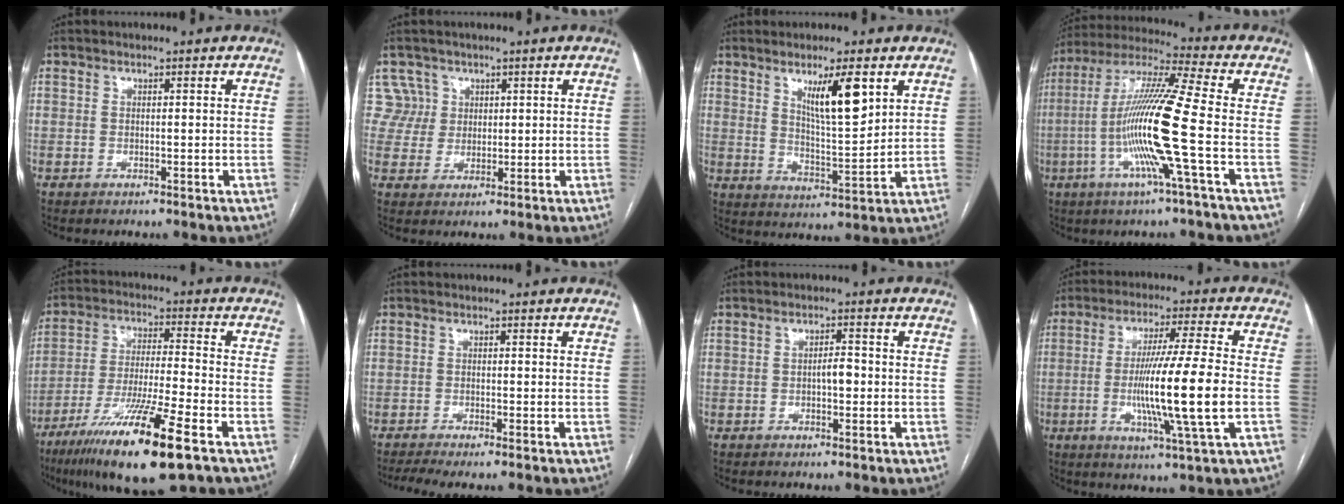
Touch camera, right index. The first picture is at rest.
{"total": 4.8, "force": [2.3, 4.0, -1.0], "torque": [0.039, 0.012, 0.045]}
{"total": 8.9, "force": [4.5, 1.3, 7.6], "torque": [-0.133, -0.011, 0.083]}
{"total": 15.7, "force": [-3.6, -1.3, 15.3], "torque": [-0.300, -0.007, -0.081]}
{"total": 16.7, "force": [-9.5, 0.6, 13.8], "torque": [-0.259, -0.043, -0.165]}
{"total": 3.4, "force": [-2.2, 0.3, 2.5], "torque": [-0.050, -0.006, -0.039]}
{"total": 2.4, "force": [-0.3, 1.0, 2.2], "torque": [-0.034, 0.005, -0.003]}
{"total": 14.3, "force": [-2.2, -0.9, 14.1], "torque": [-0.261, -0.014, -0.044]}